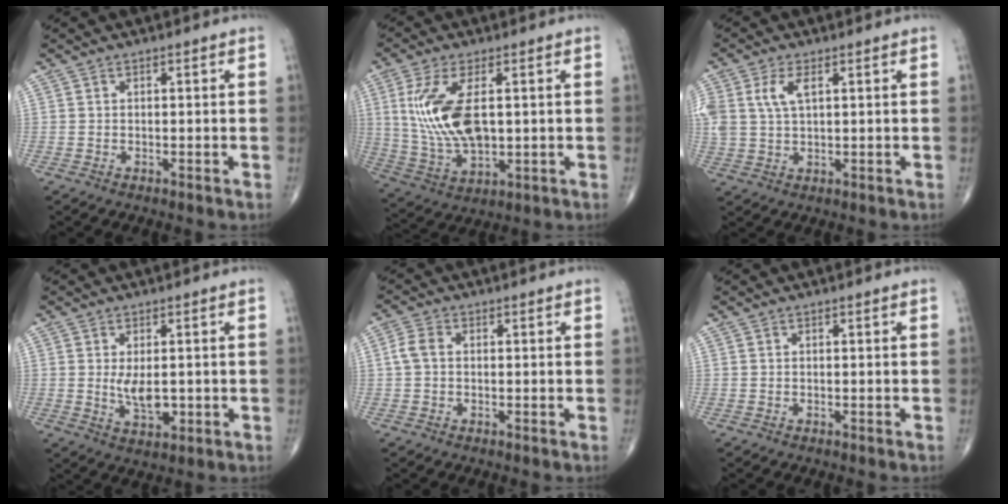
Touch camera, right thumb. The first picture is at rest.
{"total": 13.7, "force": [2.1, 6.4, 11.9], "torque": [-0.250, -0.011, 0.053]}
{"total": 6.1, "force": [2.2, 3.0, 4.8], "torque": [-0.113, 0.001, 0.047]}
{"total": 5.3, "force": [0.1, 2.7, 4.5], "torque": [-0.074, -0.012, 0.008]}
{"total": 3.2, "force": [0.1, 2.2, 2.2], "torque": [-0.050, 0.010, -0.002]}
{"total": 0.0}